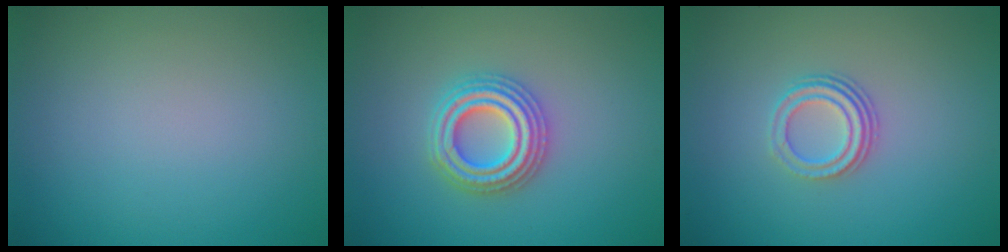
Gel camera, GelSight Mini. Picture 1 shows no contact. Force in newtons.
{"total": 4.4, "press": 4.4, "slide": 0.7}
{"total": 3.0, "press": 2.1, "slide": 2.1}